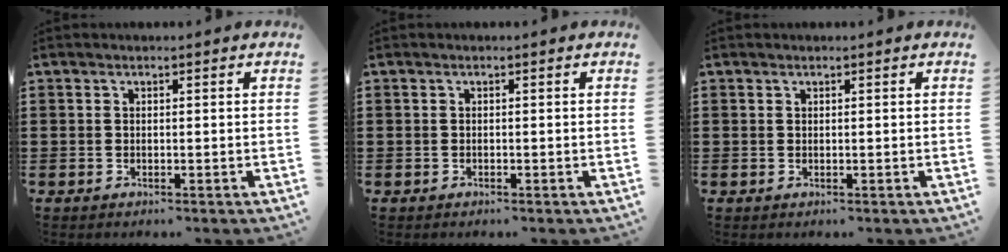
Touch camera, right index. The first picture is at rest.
{"total": 0.0}
{"total": 0.0}